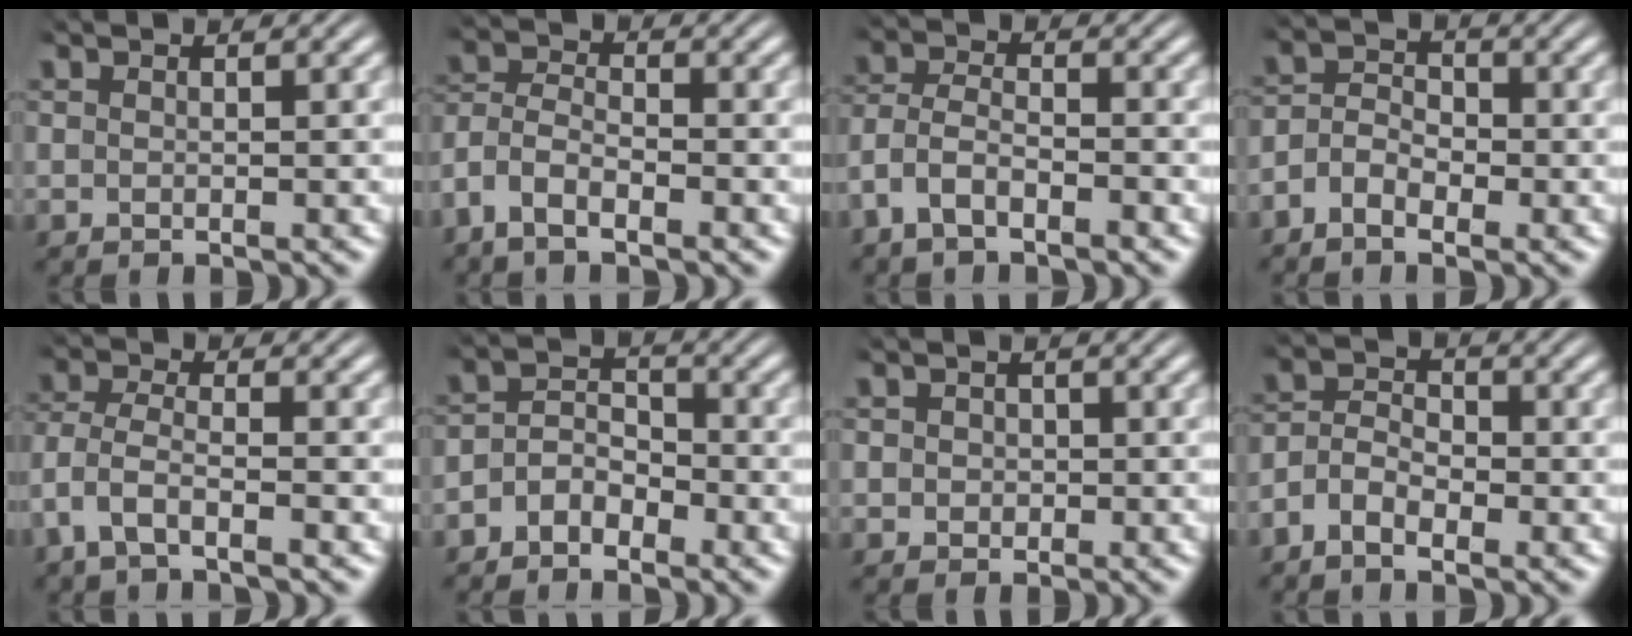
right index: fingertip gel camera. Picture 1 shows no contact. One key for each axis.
{"total": 5.4, "fx": -1.8, "fy": 4.6, "fz": 2.3, "tx": -0.075, "ty": -0.015, "tz": -0.039}
{"total": 4.4, "fx": -1.8, "fy": 3.5, "fz": 2.0, "tx": -0.065, "ty": -0.014, "tz": -0.033}
{"total": 4.5, "fx": -1.5, "fy": 3.6, "fz": 2.1, "tx": -0.040, "ty": -0.002, "tz": -0.037}
{"total": 3.0, "fx": -0.8, "fy": 2.1, "fz": 2.0, "tx": -0.072, "ty": -0.021, "tz": -0.008}
{"total": 4.3, "fx": -2.1, "fy": 3.3, "fz": 1.7, "tx": -0.026, "ty": -0.002, "tz": -0.048}
{"total": 1.8, "fx": 0.0, "fy": 1.8, "fz": 0.4, "tx": -0.008, "ty": 0.004, "tz": -0.004}
{"total": 5.0, "fx": -1.5, "fy": 4.1, "fz": 2.4, "tx": -0.052, "ty": -0.005, "tz": -0.037}